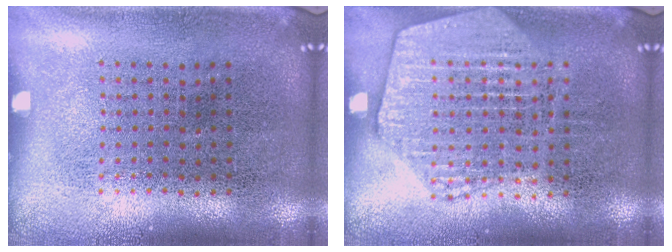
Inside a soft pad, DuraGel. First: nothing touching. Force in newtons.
{"total": 1.9, "press": 1.8, "slide": 0.5}